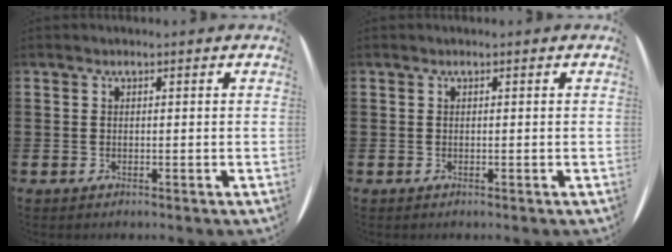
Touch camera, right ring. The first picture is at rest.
{"total": 0.0}